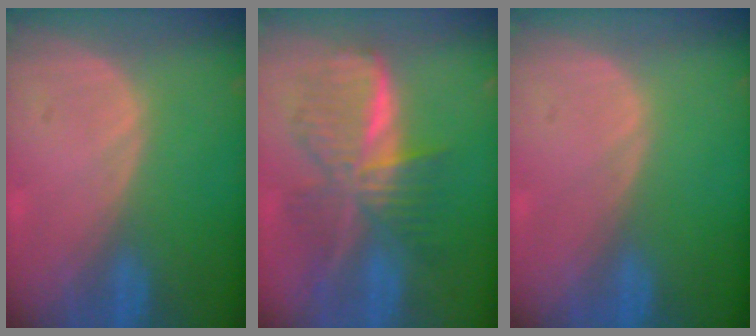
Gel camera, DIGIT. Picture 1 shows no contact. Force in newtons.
{"total": 9.4, "press": 9.4, "slide": 0.5}
{"total": 0.0}